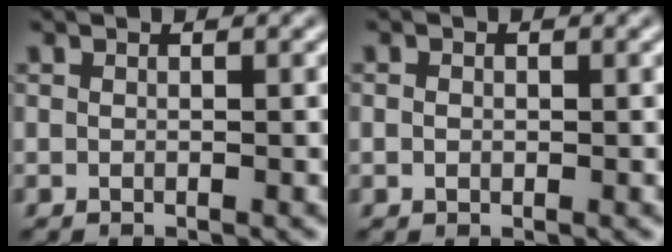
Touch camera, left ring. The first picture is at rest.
{"total": 0.7, "force": [0.0, 0.6, 0.4], "torque": [-0.006, -0.001, -0.001]}